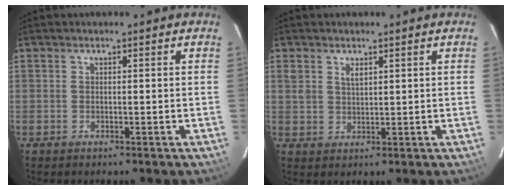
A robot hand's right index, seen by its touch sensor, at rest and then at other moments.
{"total": 2.5, "force": [1.4, 1.5, 1.4], "torque": [-0.023, 0.003, 0.026]}